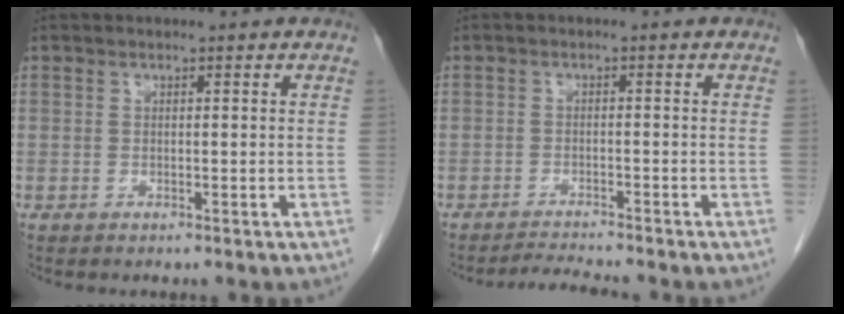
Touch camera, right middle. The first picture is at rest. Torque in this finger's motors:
{"motor_torque": [-0.14, 0.14, -0.04, 0.01]}